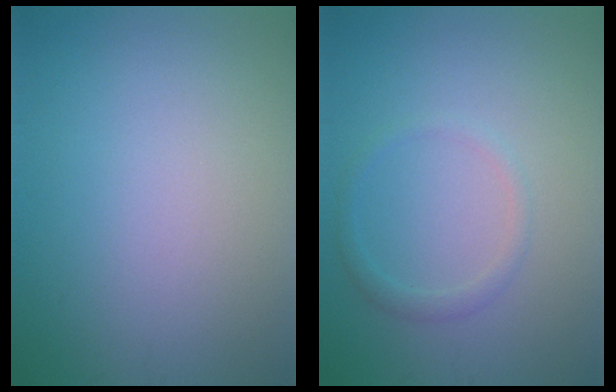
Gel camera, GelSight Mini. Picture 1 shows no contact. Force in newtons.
{"total": 1.4, "press": 1.4, "slide": 0.0}